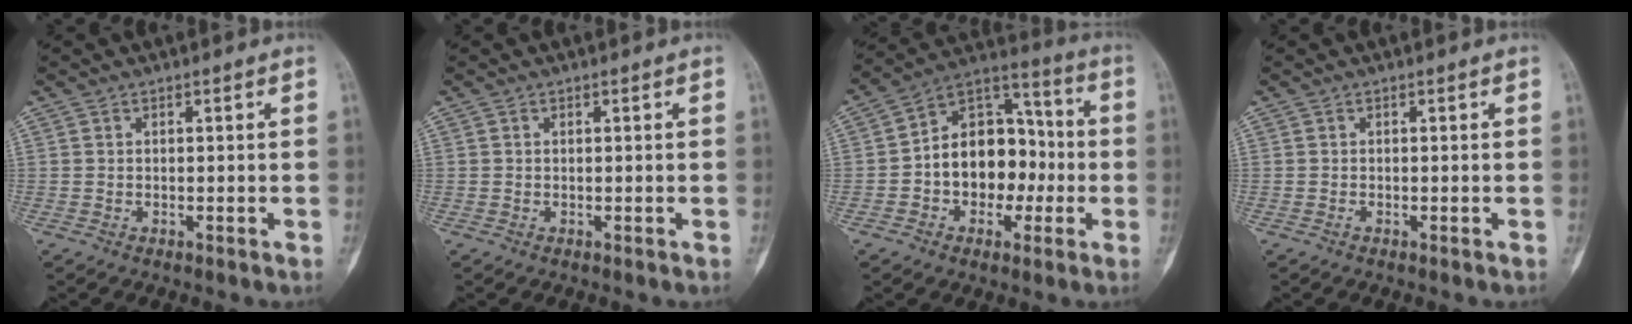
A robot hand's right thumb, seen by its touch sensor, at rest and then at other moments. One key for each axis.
{"total": 0.0}
{"total": 15.8, "fx": -1.8, "fy": 11.4, "fz": 10.8, "tx": -0.123, "ty": 0.050, "tz": -0.035}
{"total": 0.0}